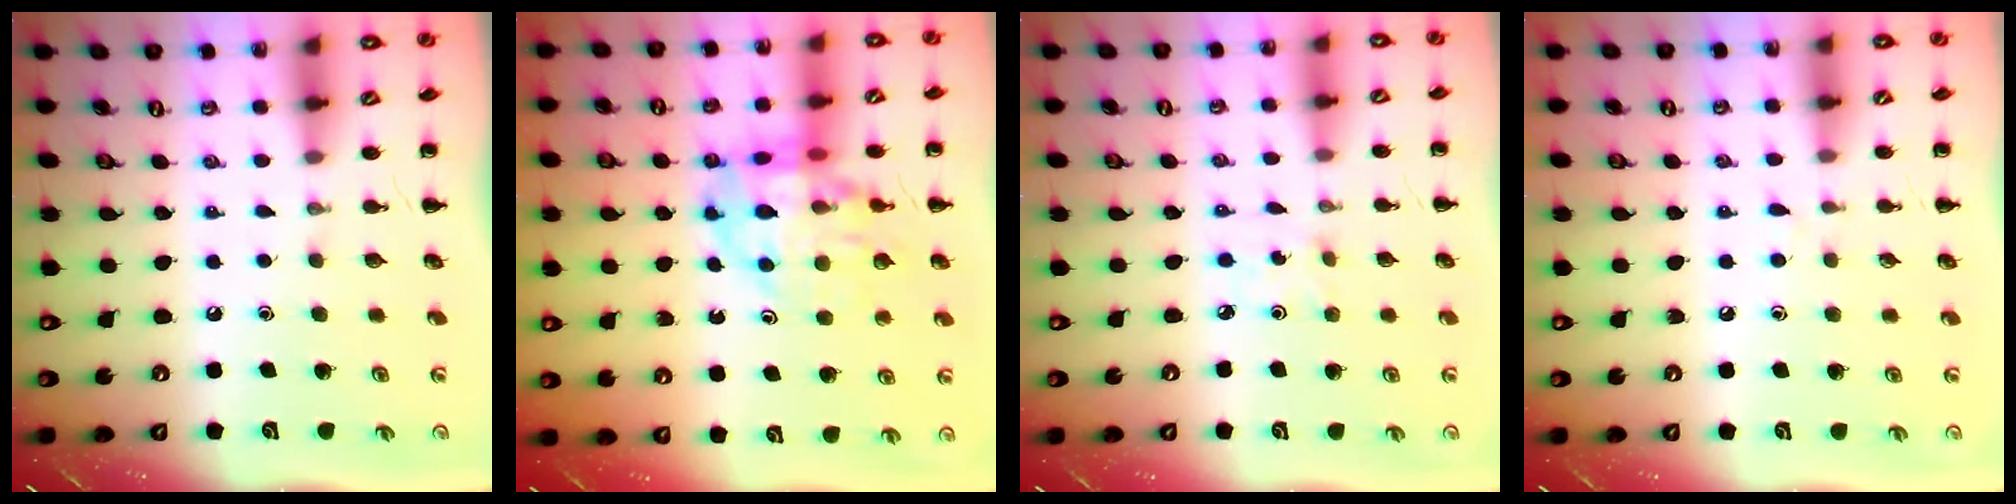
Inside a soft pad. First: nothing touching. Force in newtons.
{"total": 15.5, "press": 15.2, "slide": 3.1}
{"total": 1.2, "press": 1.1, "slide": 0.4}
{"total": 2.8, "press": 2.4, "slide": 1.4}